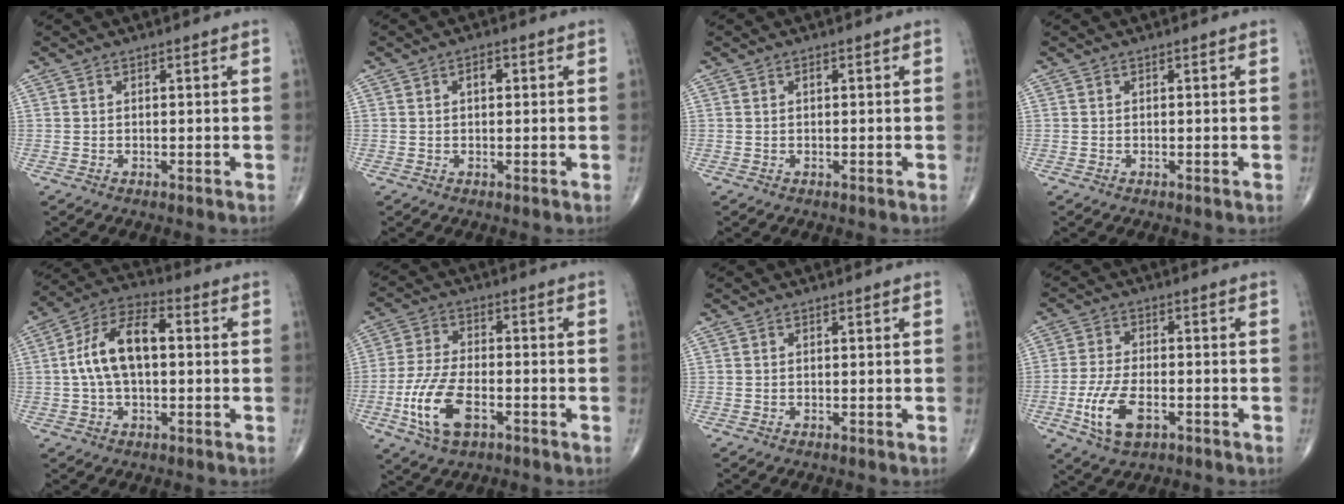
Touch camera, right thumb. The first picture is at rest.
{"total": 2.0, "force": [0.5, 1.2, 1.6], "torque": [-0.022, 0.007, 0.007]}
{"total": 0.5, "force": [0.2, 0.3, 0.4], "torque": [-0.007, 0.002, 0.003]}
{"total": 0.0}
{"total": 12.7, "force": [0.8, 6.8, 10.7], "torque": [-0.202, 0.033, 0.005]}
{"total": 11.3, "force": [-4.3, 5.6, 8.8], "torque": [-0.189, 0.013, -0.080]}
{"total": 0.0}
{"total": 9.1, "force": [-3.4, 4.5, 7.1], "torque": [-0.149, 0.007, -0.060]}